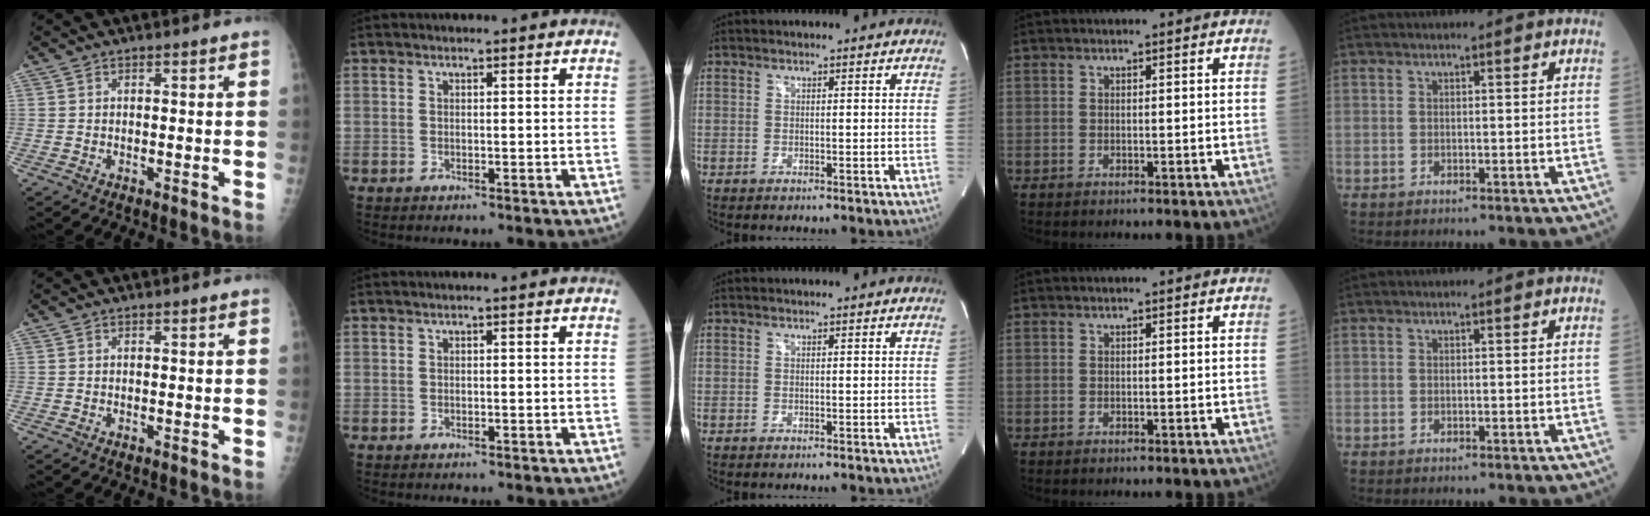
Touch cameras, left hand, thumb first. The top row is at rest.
{}